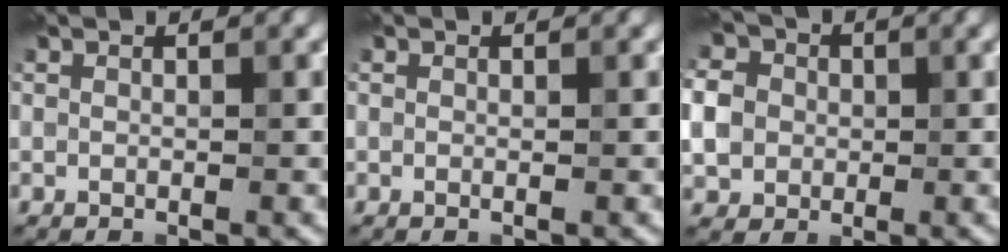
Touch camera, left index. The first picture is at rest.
{"total": 0.0}
{"total": 5.9, "force": [0.3, 5.1, 2.9], "torque": [-0.066, 0.020, -0.006]}